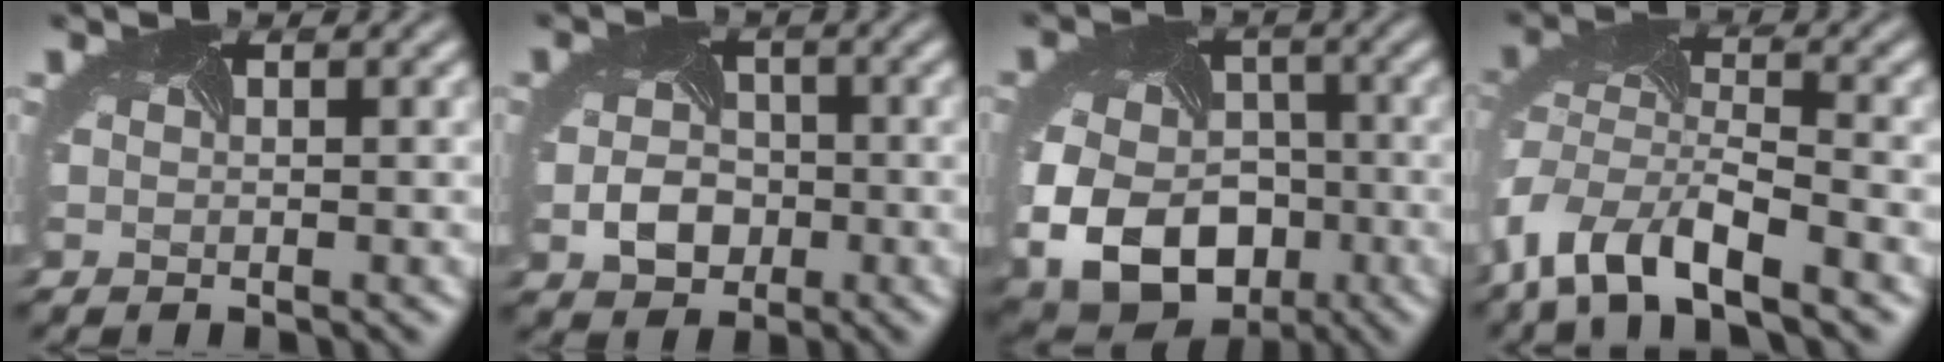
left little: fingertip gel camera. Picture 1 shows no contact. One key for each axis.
{"total": 4.0, "fx": -1.2, "fy": 3.1, "fz": 2.2, "tx": -0.045, "ty": -0.008, "tz": -0.020}
{"total": 12.6, "fx": -3.9, "fy": 9.3, "fz": 7.6, "tx": -0.148, "ty": -0.045, "tz": -0.049}
{"total": 9.6, "fx": -6.3, "fy": 3.5, "fz": 6.3, "tx": -0.127, "ty": -0.017, "tz": -0.117}